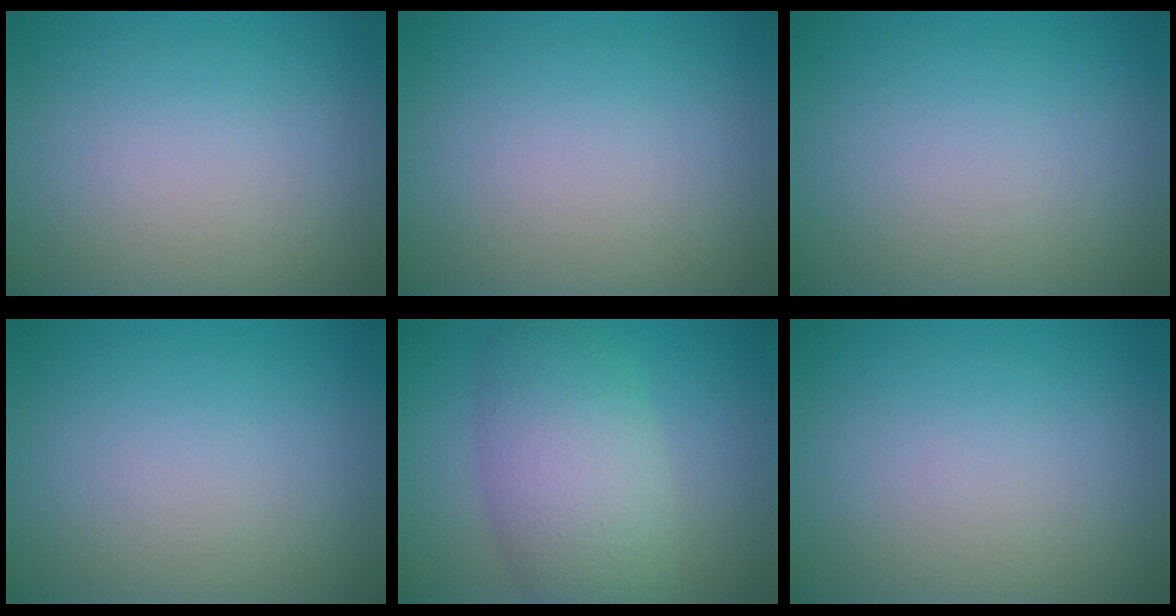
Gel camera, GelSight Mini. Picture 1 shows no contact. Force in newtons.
{"total": 0.0}
{"total": 0.0}
{"total": 0.0}
{"total": 7.2, "press": 7.2, "slide": 0.2}
{"total": 0.0}